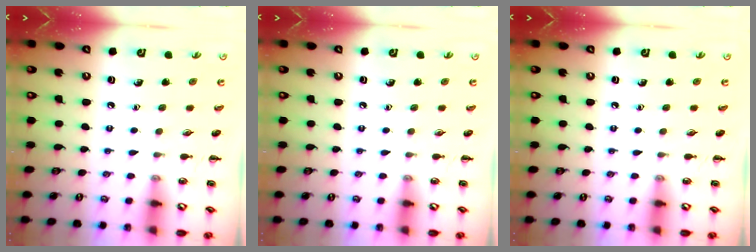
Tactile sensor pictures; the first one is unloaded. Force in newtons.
{"total": 0.0}
{"total": 0.0}